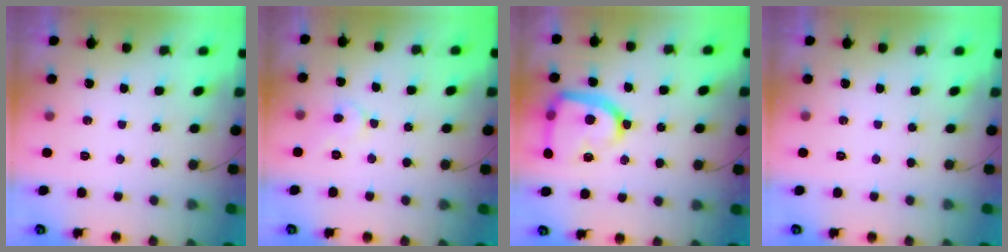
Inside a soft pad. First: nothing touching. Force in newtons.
{"total": 4.7, "press": 4.7, "slide": 0.5}
{"total": 16.7, "press": 16.6, "slide": 1.2}
{"total": 0.0}